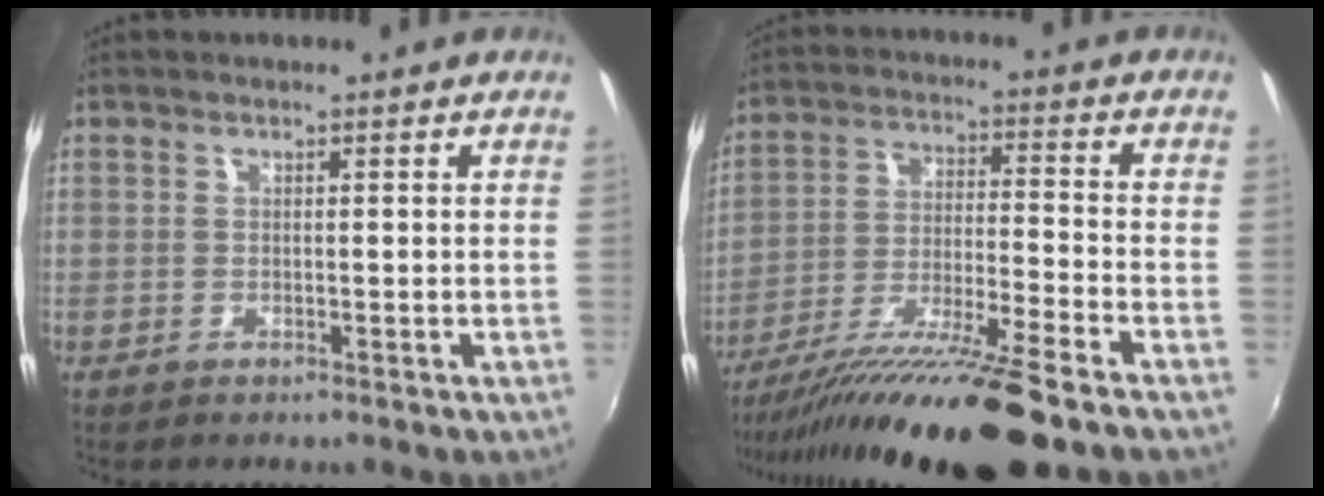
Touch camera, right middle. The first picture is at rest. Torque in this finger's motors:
{"motor_torque": [1.11, -1.03, 0.59, 0.21]}